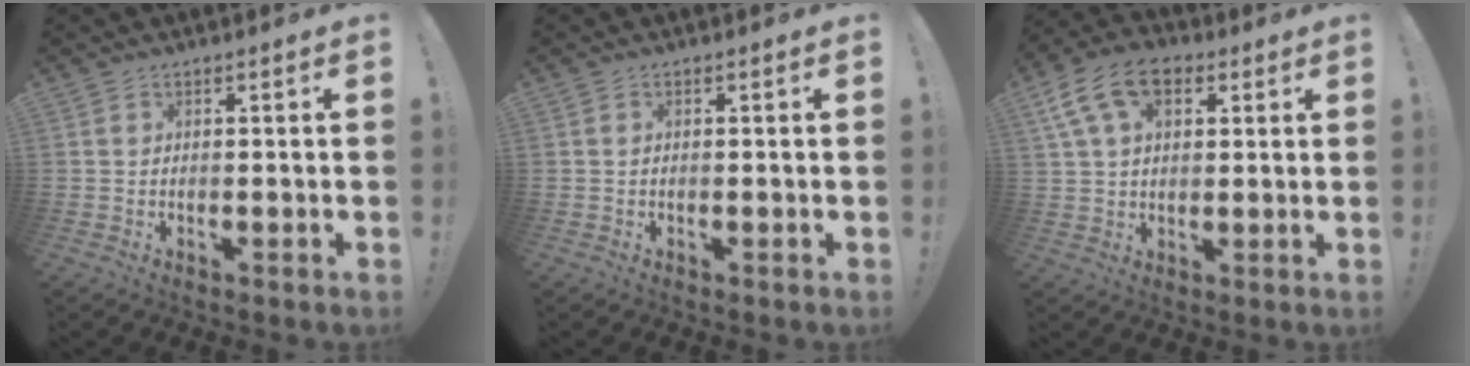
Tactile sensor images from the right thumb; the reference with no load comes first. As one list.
[{"total": 0.0}, {"total": 13.6, "force": [5.4, 8.5, 9.1], "torque": [-0.155, -0.007, 0.101]}]